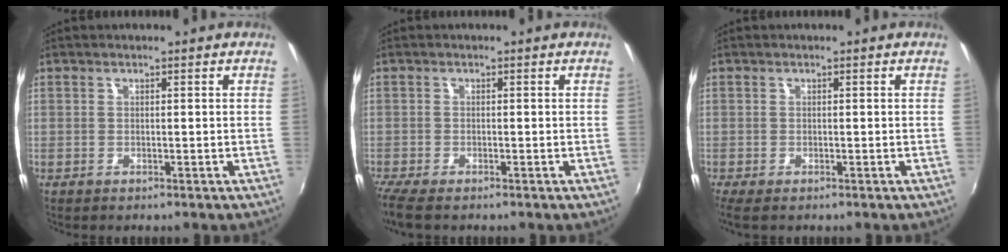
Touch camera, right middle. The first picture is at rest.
{"total": 4.1, "force": [-3.3, 0.5, 2.5], "torque": [-0.058, -0.019, -0.063]}
{"total": 2.2, "force": [-1.3, 0.2, 1.7], "torque": [-0.033, -0.007, -0.019]}